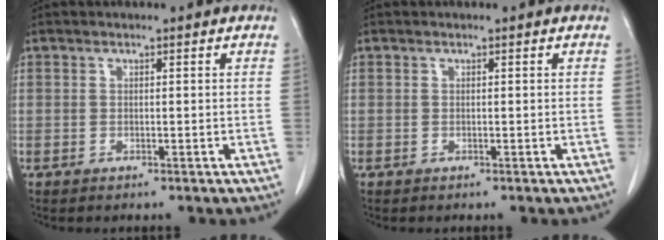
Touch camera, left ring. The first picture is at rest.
{"total": 0.0}